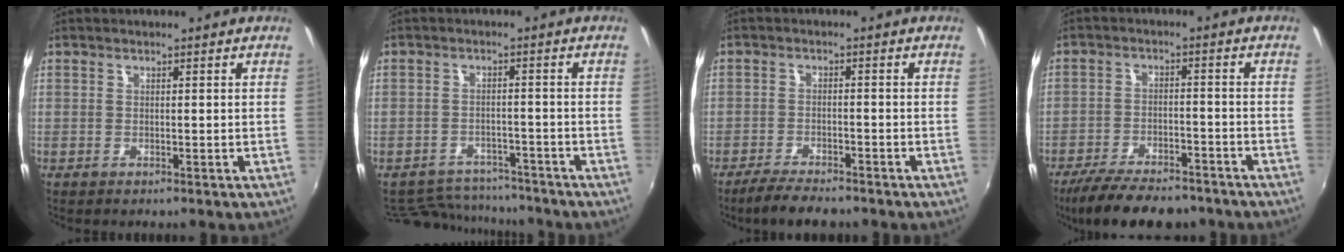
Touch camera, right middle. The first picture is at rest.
{"total": 10.8, "force": [-9.8, 4.1, 2.3], "torque": [-0.064, 0.013, -0.138]}
{"total": 6.0, "force": [-5.1, 1.4, 2.7], "torque": [-0.073, -0.011, -0.091]}
{"total": 14.3, "force": [-11.5, 5.0, 6.8], "torque": [-0.145, -0.020, -0.178]}